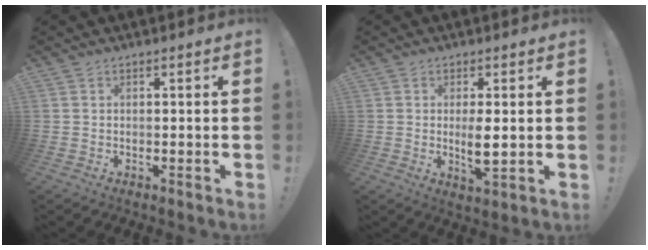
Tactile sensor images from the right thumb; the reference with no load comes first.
{"total": 5.2, "force": [0.4, 2.2, 4.7], "torque": [-0.074, -0.009, 0.005]}